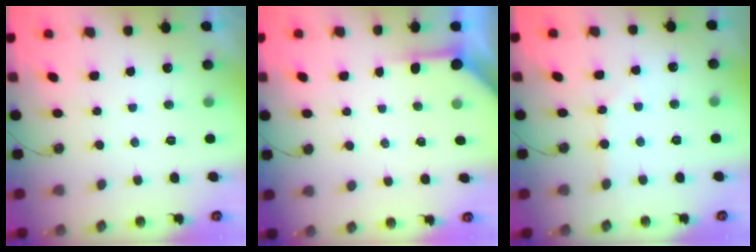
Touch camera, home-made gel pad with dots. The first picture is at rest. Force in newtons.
{"total": 3.7, "press": 3.7, "slide": 0.5}
{"total": 2.4, "press": 2.3, "slide": 0.3}